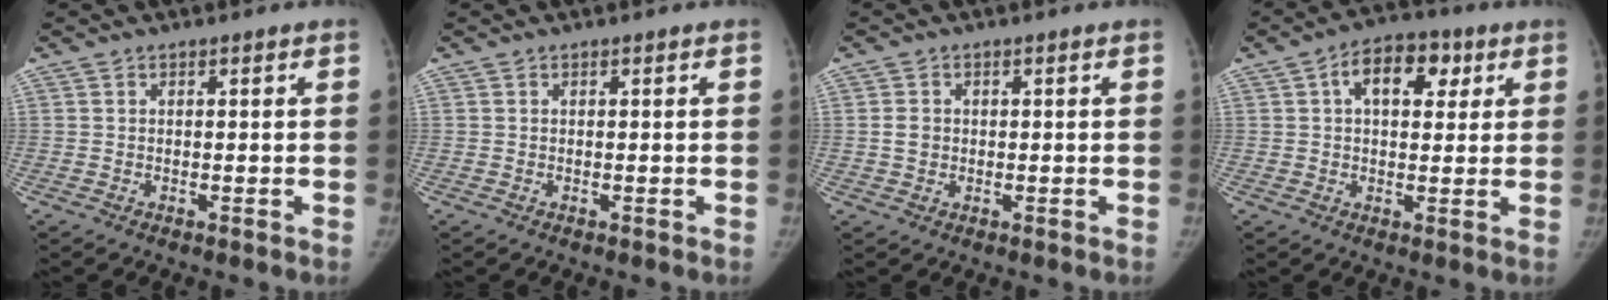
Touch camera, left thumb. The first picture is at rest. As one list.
[{"total": 0.0}, {"total": 2.4, "force": [0.1, 2.0, 1.2], "torque": [-0.016, 0.003, 0.002]}, {"total": 9.6, "force": [3.2, 5.9, 6.9], "torque": [-0.074, 0.009, 0.040]}]